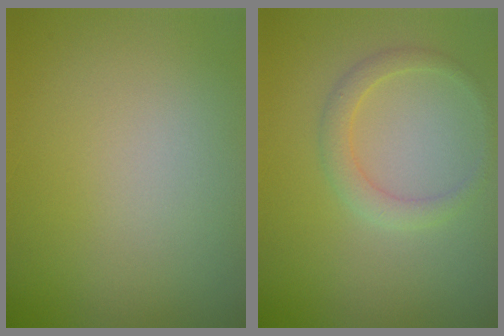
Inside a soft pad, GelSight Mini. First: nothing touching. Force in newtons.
{"total": 2.0, "press": 2.0, "slide": 0.1}